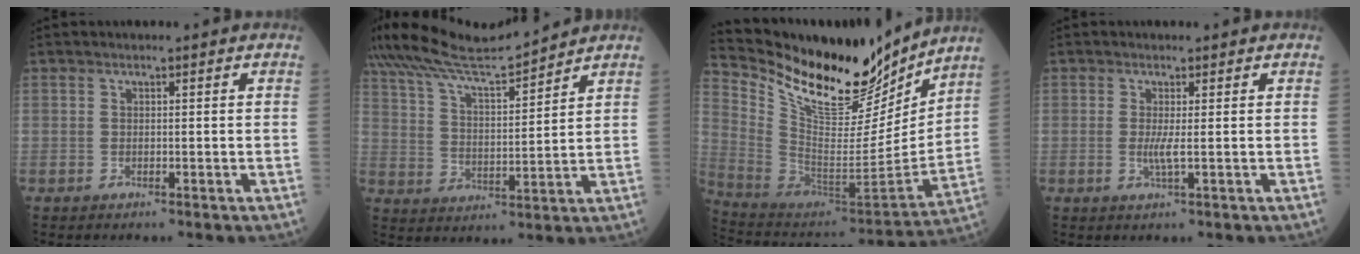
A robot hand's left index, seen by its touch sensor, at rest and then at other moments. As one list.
[{"total": 10.9, "force": [10.4, -0.3, 3.1], "torque": [-0.071, 0.014, 0.193]}, {"total": 22.1, "force": [19.1, 5.3, 9.8], "torque": [-0.182, -0.041, 0.325]}, {"total": 1.9, "force": [-0.1, -0.1, 1.9], "torque": [-0.044, -0.004, 0.000]}]